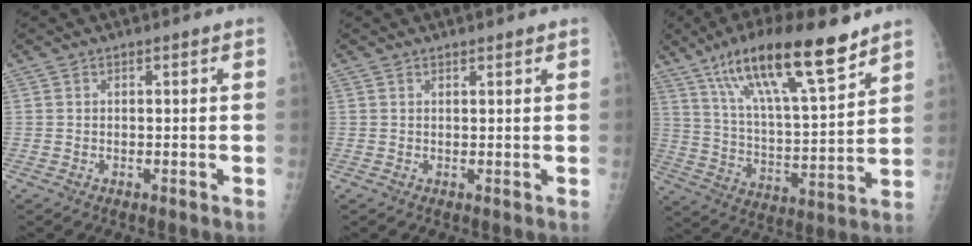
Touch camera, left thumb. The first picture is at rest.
{"total": 1.1, "force": [1.0, 0.3, 0.6], "torque": [-0.006, -0.004, 0.013]}
{"total": 21.0, "force": [13.8, 4.7, 15.1], "torque": [-0.242, -0.050, 0.241]}